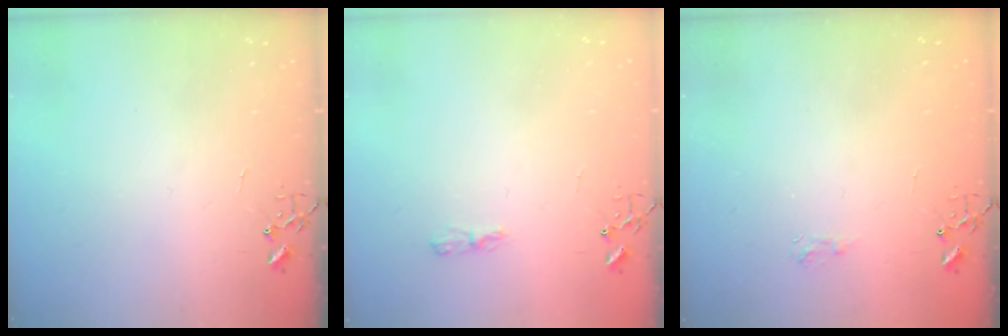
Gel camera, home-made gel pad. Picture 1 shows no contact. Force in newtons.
{"total": 3.4, "press": 3.4, "slide": 0.6}
{"total": 5.1, "press": 5.1, "slide": 0.7}